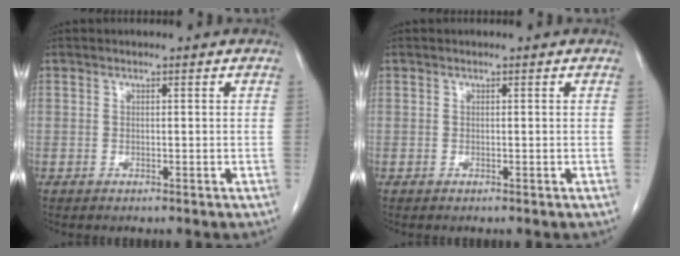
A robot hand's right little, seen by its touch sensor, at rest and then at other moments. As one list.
[{"total": 0.0}]